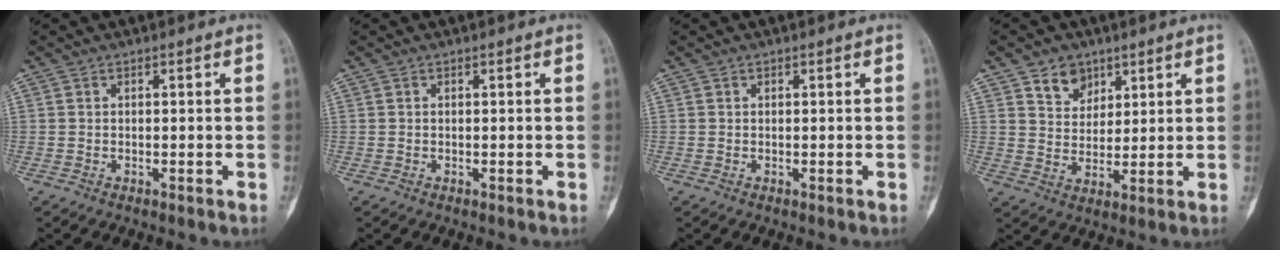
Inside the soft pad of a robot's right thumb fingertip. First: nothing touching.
{"total": 0.0}
{"total": 0.0}
{"total": 6.4, "force": [3.9, 4.7, 2.1], "torque": [-0.010, -0.024, 0.072]}